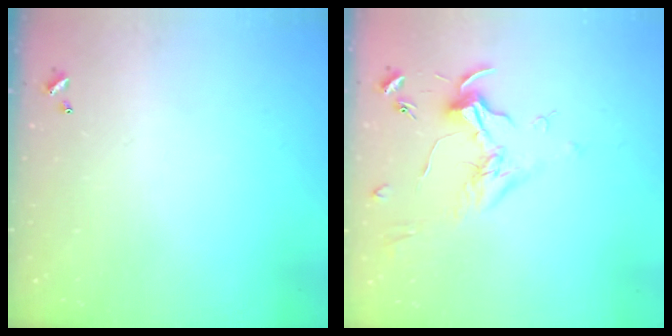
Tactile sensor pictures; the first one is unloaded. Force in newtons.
{"total": 1.7, "press": 1.5, "slide": 0.8}